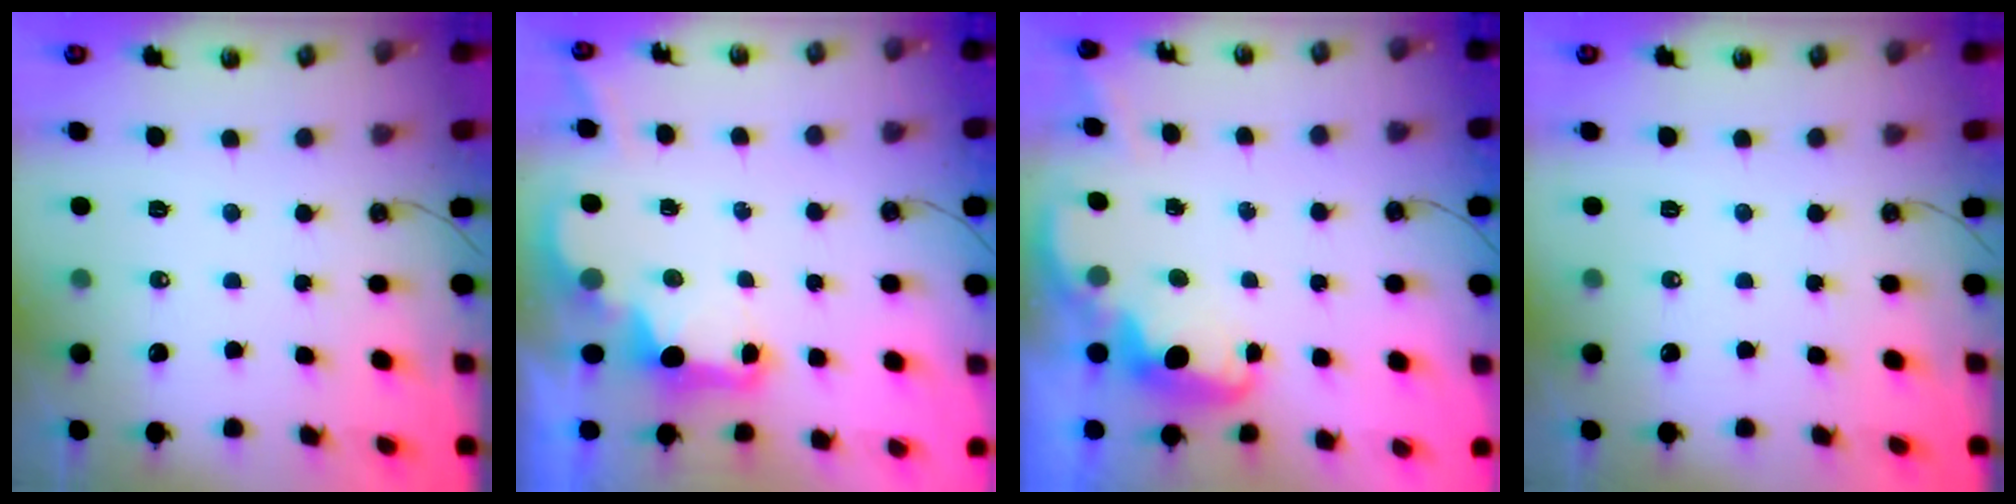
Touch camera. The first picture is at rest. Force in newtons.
{"total": 2.9, "press": 2.8, "slide": 0.6}
{"total": 2.6, "press": 2.5, "slide": 0.8}
{"total": 0.0}